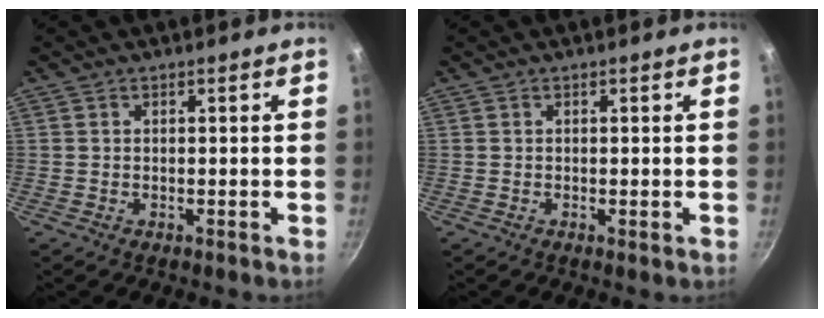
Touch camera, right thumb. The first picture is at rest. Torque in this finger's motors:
{"motor_torque": [-0.04, 0.03, -0.08, 0.00, -0.02]}